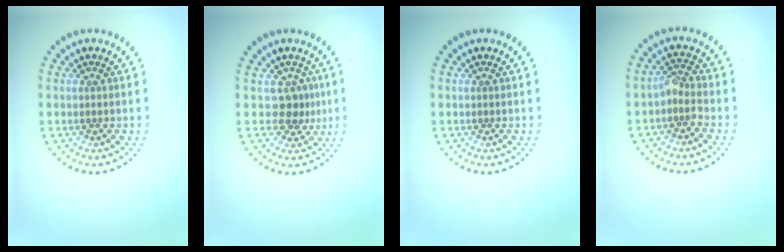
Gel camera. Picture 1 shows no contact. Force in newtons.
{"total": 2.3, "press": 1.6, "slide": 1.6}
{"total": 0.0}
{"total": 1.8, "press": 1.5, "slide": 1.1}